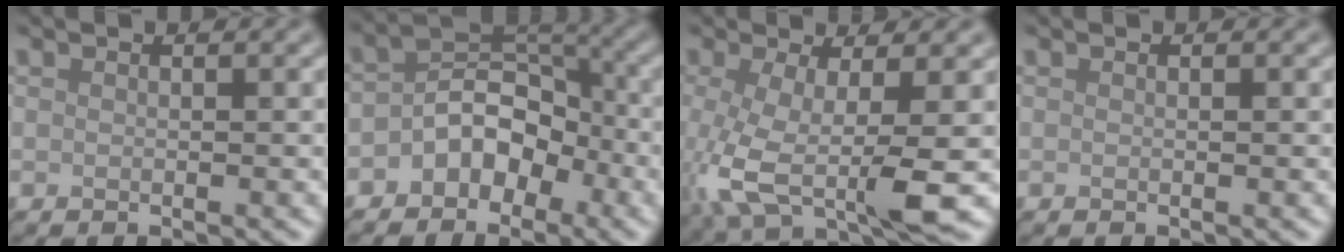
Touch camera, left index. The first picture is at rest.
{"total": 4.5, "force": [-2.0, 3.2, 2.4], "torque": [-0.027, 0.010, -0.040]}
{"total": 7.3, "force": [-1.3, 2.1, 6.9], "torque": [-0.139, -0.014, -0.023]}
{"total": 0.0}